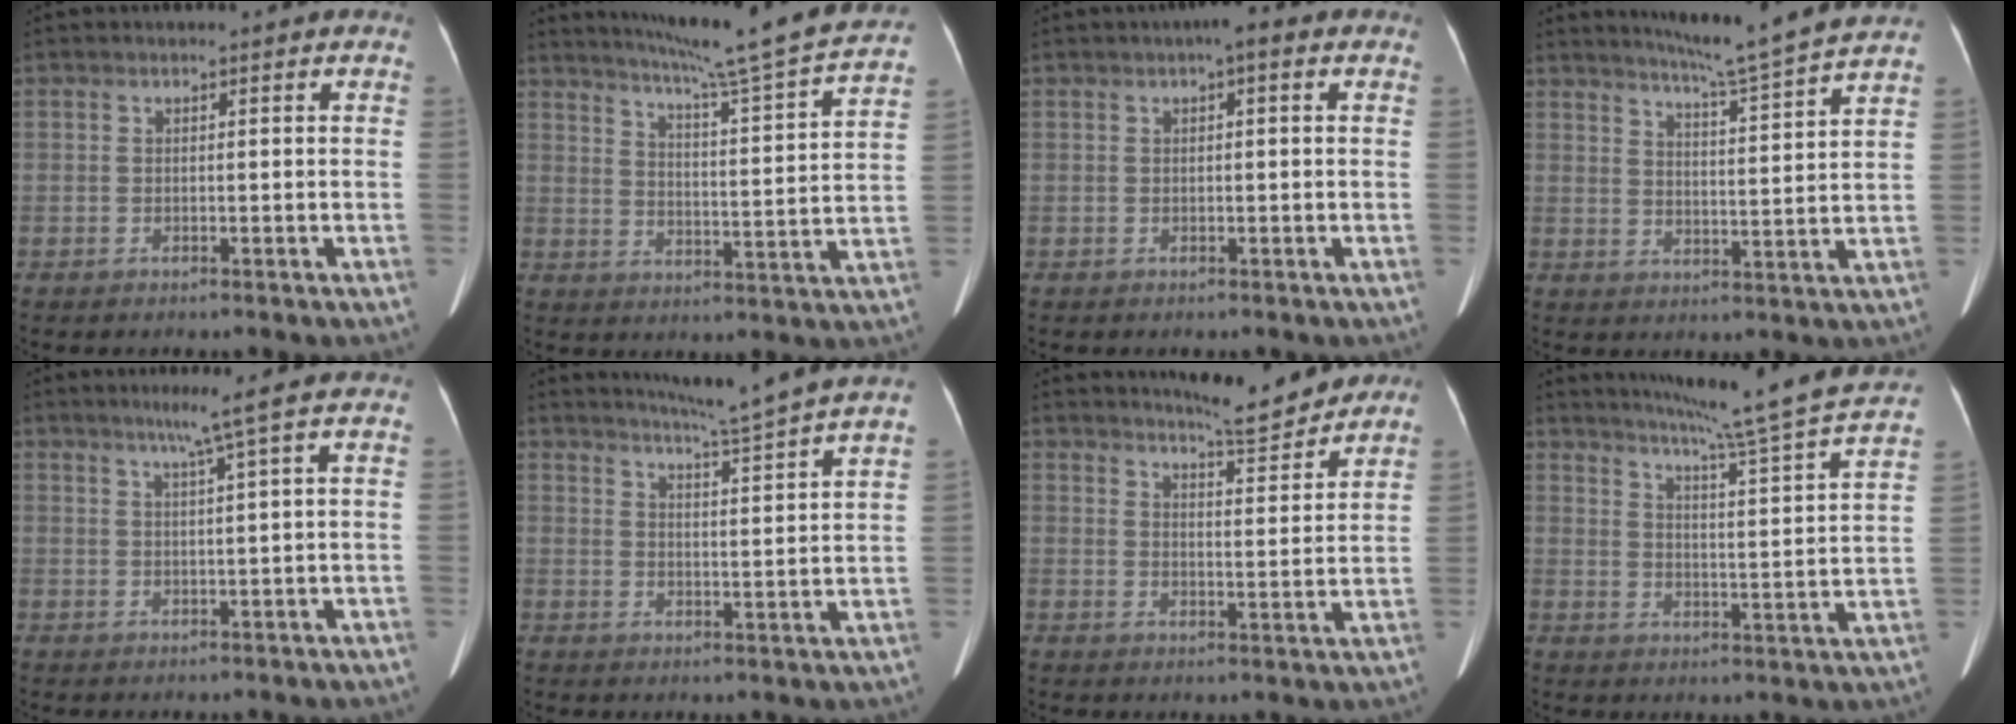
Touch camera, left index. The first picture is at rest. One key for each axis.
{"total": 21.4, "fx": 18.9, "fy": -1.4, "fz": 9.8, "tx": -0.157, "ty": -0.048, "tz": 0.244}
{"total": 2.7, "fx": 1.1, "fy": 0.6, "fz": 2.3, "tx": -0.033, "ty": 0.011, "tz": 0.009}
{"total": 11.9, "fx": 10.8, "fy": -2.0, "fz": 4.5, "tx": -0.080, "ty": -0.020, "tz": 0.148}
{"total": 3.5, "fx": 2.1, "fy": -1.4, "fz": 2.5, "tx": -0.048, "ty": -0.006, "tz": 0.043}
{"total": 10.4, "fx": 9.3, "fy": -2.4, "fz": 3.9, "tx": -0.069, "ty": -0.026, "tz": 0.127}
{"total": 7.7, "fx": 7.4, "fy": 0.3, "fz": 2.1, "tx": -0.039, "ty": -0.013, "tz": 0.103}
{"total": 20.8, "fx": 18.1, "fy": -1.6, "fz": 10.2, "tx": -0.158, "ty": -0.046, "tz": 0.230}